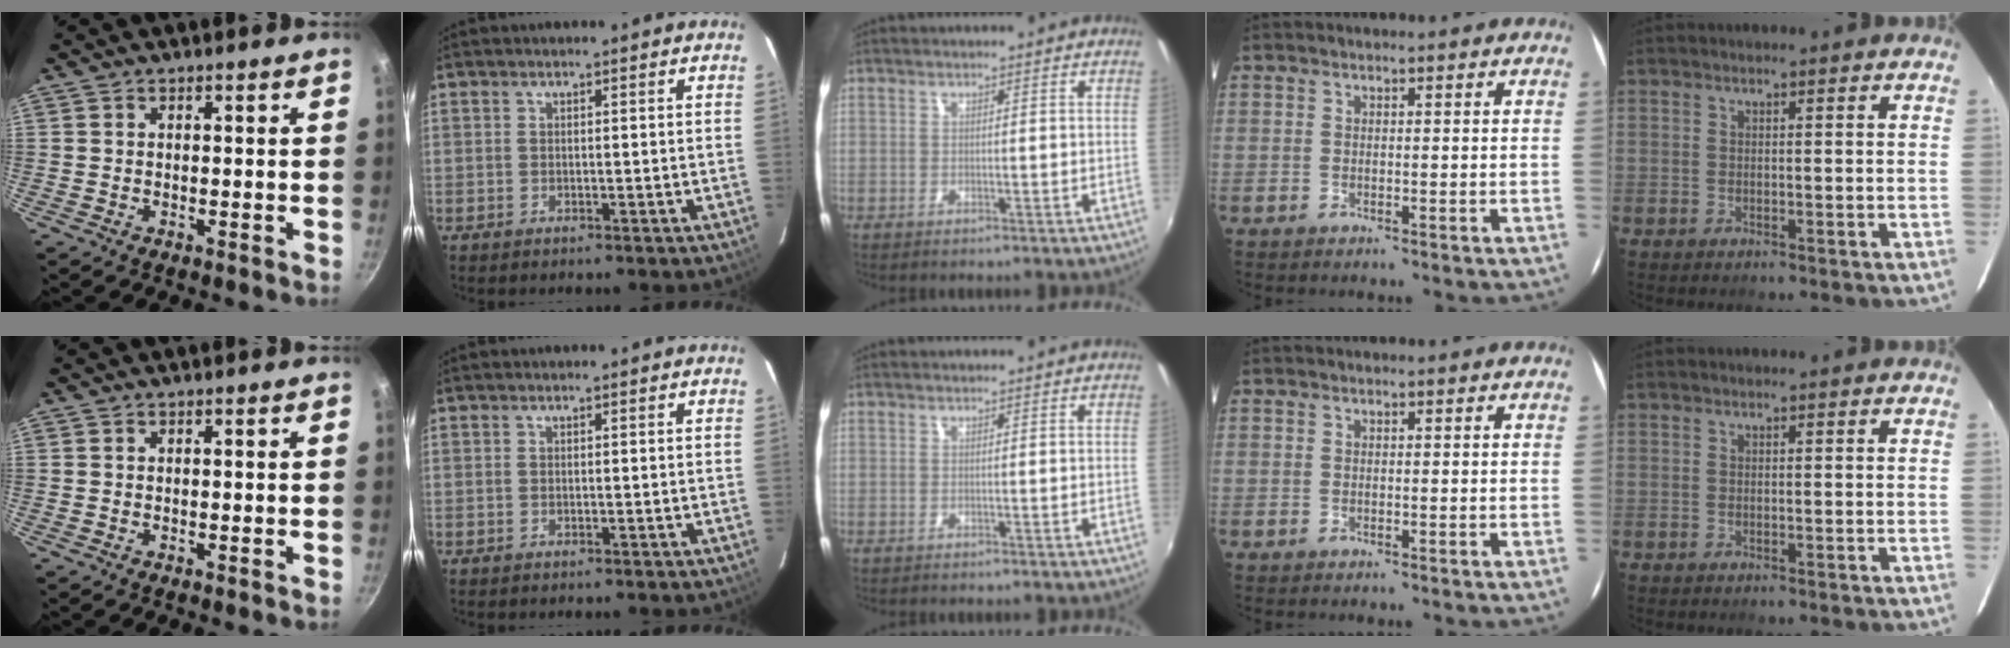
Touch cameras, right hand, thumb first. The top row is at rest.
{}